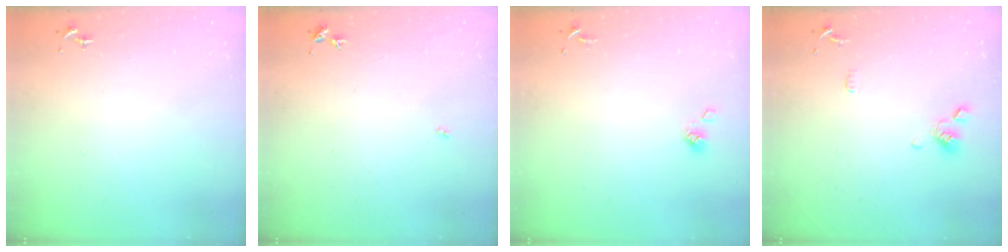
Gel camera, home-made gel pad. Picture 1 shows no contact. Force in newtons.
{"total": 3.0, "press": 3.0, "slide": 0.4}
{"total": 4.6, "press": 4.1, "slide": 2.2}
{"total": 9.1, "press": 8.9, "slide": 1.9}